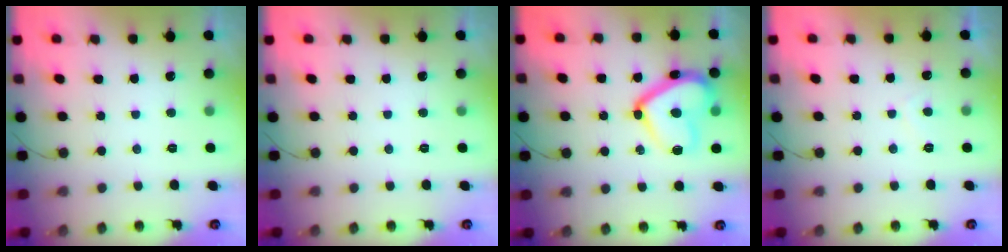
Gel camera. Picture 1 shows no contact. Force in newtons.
{"total": 0.0}
{"total": 17.5, "press": 17.4, "slide": 1.7}
{"total": 1.1, "press": 0.9, "slide": 0.6}